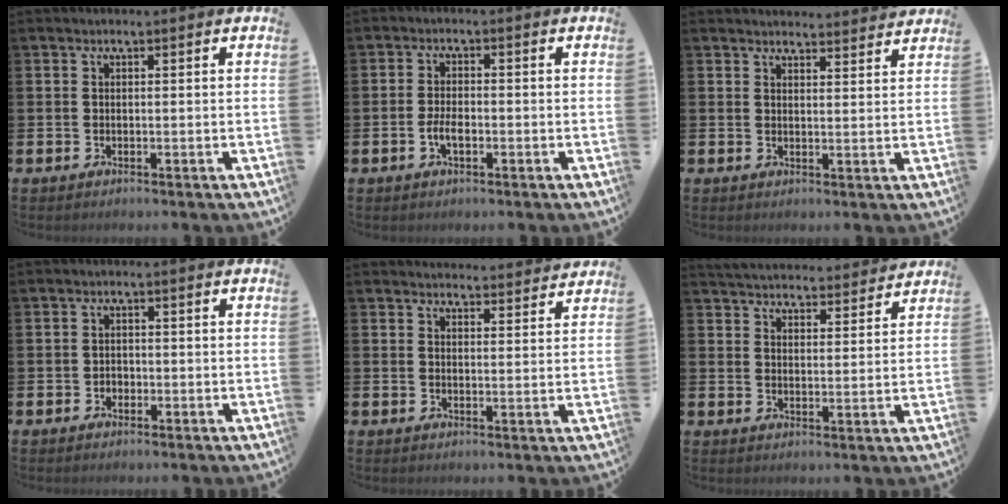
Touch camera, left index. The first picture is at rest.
{"total": 2.6, "force": [-0.8, 1.2, 2.2], "torque": [-0.036, -0.001, -0.015]}
{"total": 3.2, "force": [3.2, 0.2, -0.1], "torque": [0.007, -0.025, 0.056]}
{"total": 1.3, "force": [-0.6, 1.1, 0.3], "torque": [-0.004, 0.002, -0.015]}
{"total": 3.4, "force": [3.4, 0.4, -0.1], "torque": [0.008, -0.027, 0.060]}
{"total": 4.9, "force": [4.8, 0.7, 0.1], "torque": [-0.016, -0.035, 0.084]}